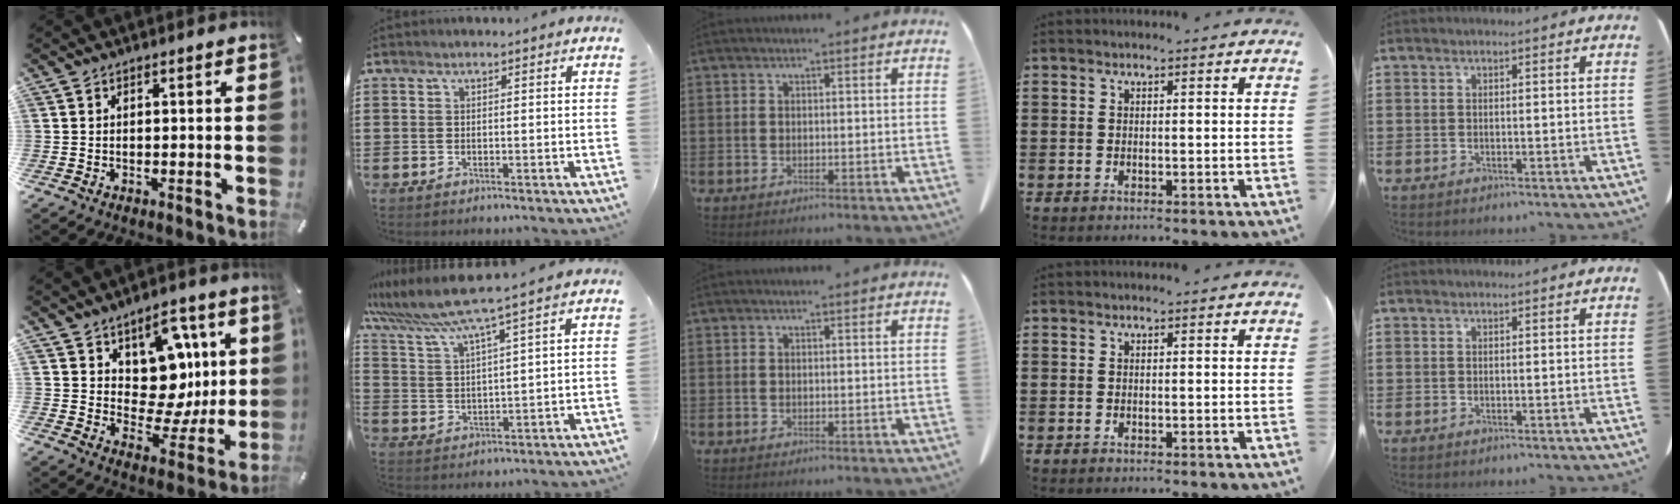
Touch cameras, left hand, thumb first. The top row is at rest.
{"thumb": {"total": 12.6, "force": [4.7, 10.3, 5.7], "torque": [-0.065, -0.054, 0.092]}, "index": {"total": 7.3, "force": [6.0, -0.8, 4.0], "torque": [-0.099, -0.033, 0.102]}}